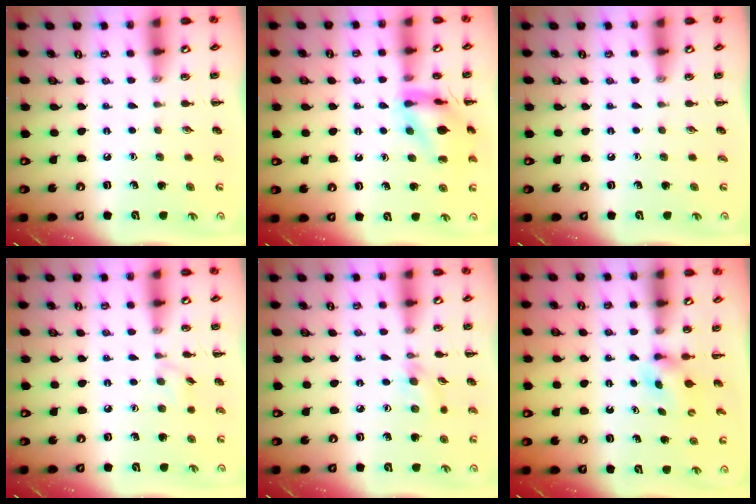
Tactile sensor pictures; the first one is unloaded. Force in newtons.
{"total": 13.2, "press": 13.2, "slide": 0.7}
{"total": 0.0}
{"total": 3.5, "press": 3.4, "slide": 1.0}
{"total": 3.7, "press": 3.5, "slide": 1.3}
{"total": 2.9, "press": 2.6, "slide": 1.3}